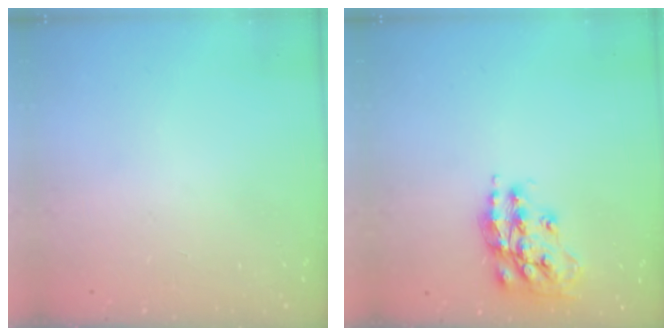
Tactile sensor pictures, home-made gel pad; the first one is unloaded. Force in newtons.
{"total": 14.5, "press": 14.5, "slide": 1.0}